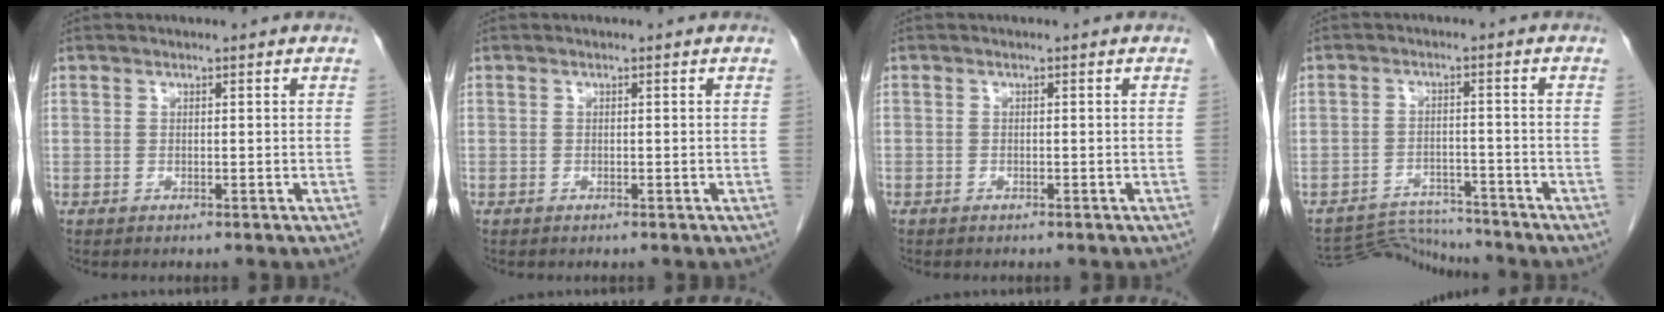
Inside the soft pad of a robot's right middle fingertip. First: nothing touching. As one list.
[{"total": 0.0}, {"total": 0.6, "force": [-0.4, 0.4, 0.0], "torque": [-0.009, 0.002, -0.008]}, {"total": 0.0}]